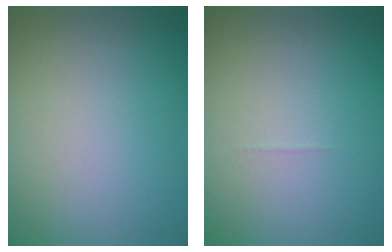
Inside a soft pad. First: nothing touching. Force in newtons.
{"total": 0.0}